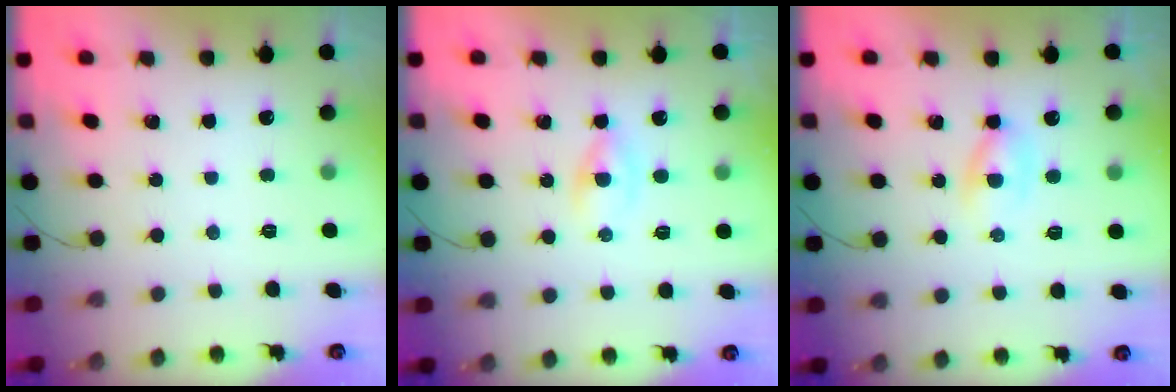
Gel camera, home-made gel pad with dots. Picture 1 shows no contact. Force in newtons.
{"total": 1.5, "press": 1.3, "slide": 0.8}
{"total": 2.7, "press": 2.5, "slide": 1.1}